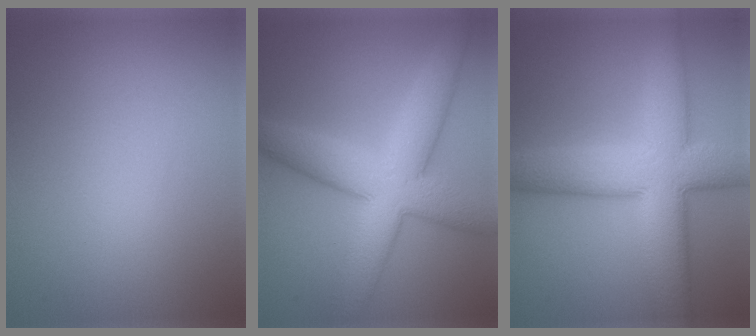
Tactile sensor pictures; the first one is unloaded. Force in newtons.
{"total": 8.4, "press": 8.4, "slide": 0.3}
{"total": 10.4, "press": 10.4, "slide": 0.6}